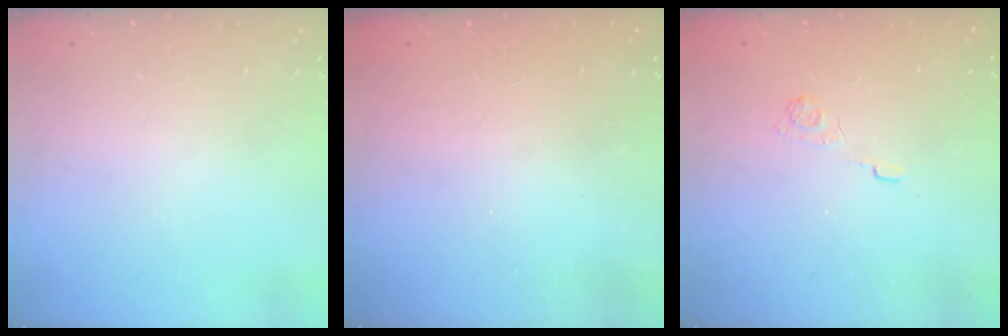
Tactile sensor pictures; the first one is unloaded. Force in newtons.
{"total": 2.6, "press": 2.4, "slide": 0.8}
{"total": 3.5, "press": 3.2, "slide": 1.5}